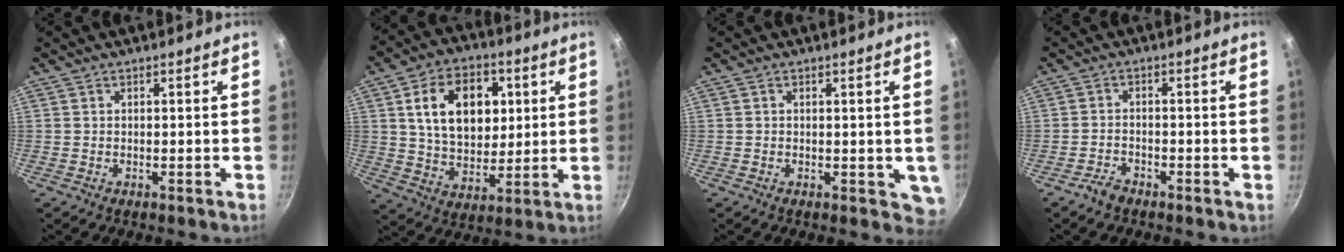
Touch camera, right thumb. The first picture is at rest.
{"total": 17.2, "force": [4.4, 11.8, 11.7], "torque": [-0.156, -0.004, 0.074]}
{"total": 3.8, "force": [0.3, 2.6, 2.8], "torque": [-0.028, -0.009, 0.006]}
{"total": 2.5, "force": [-2.1, 1.1, 0.9], "torque": [-0.016, 0.024, -0.039]}